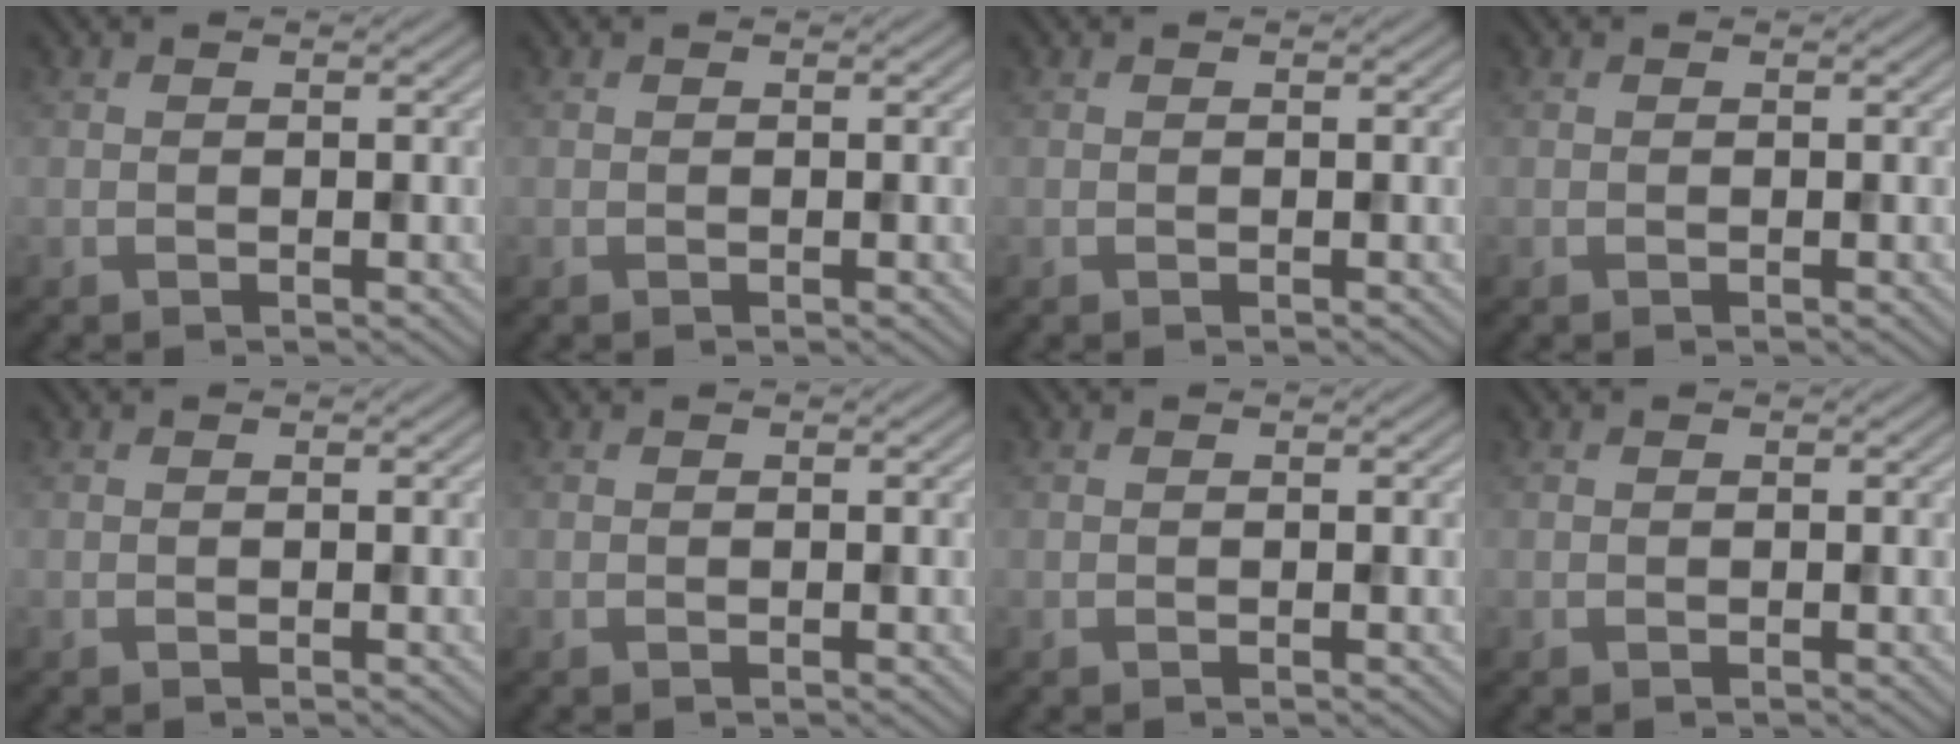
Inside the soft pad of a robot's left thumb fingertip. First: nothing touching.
{"total": 0.0}
{"total": 0.0}
{"total": 0.0}
{"total": 0.0}
{"total": 0.0}
{"total": 0.0}
{"total": 0.0}